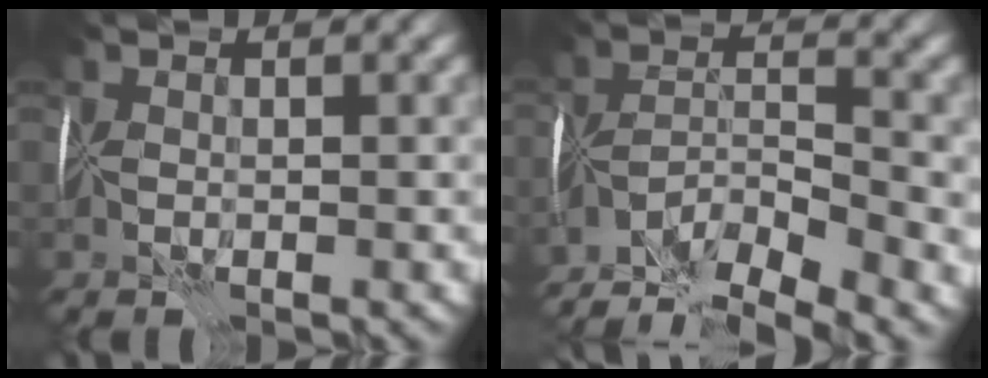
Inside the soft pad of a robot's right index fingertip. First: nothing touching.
{"total": 7.2, "force": [-6.3, 0.3, 3.3], "torque": [-0.037, -0.007, -0.120]}